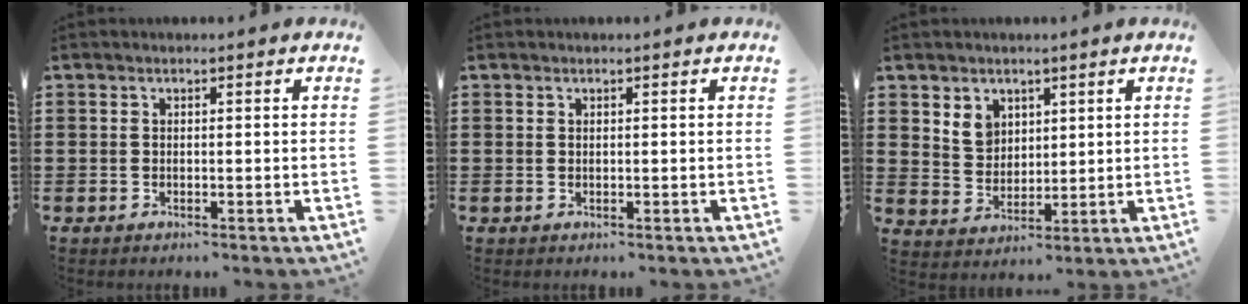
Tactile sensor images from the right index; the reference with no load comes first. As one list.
[{"total": 0.0}, {"total": 4.6, "force": [2.6, 3.6, 1.1], "torque": [-0.030, 0.010, 0.049]}]